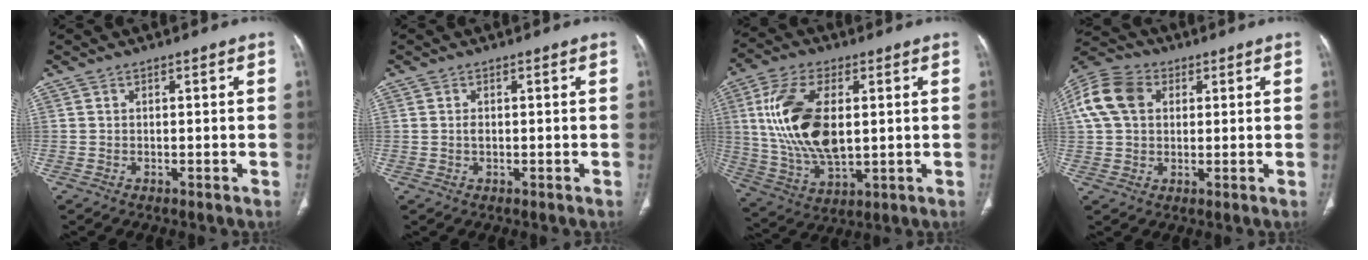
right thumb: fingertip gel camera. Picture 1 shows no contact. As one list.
[{"total": 1.0, "force": [0.0, 0.6, 0.8], "torque": [-0.015, 0.000, 0.002]}, {"total": 17.8, "force": [2.6, 9.2, 15.0], "torque": [-0.298, -0.008, 0.057]}, {"total": 13.5, "force": [3.7, 10.0, 8.3], "torque": [-0.176, 0.023, 0.062]}]